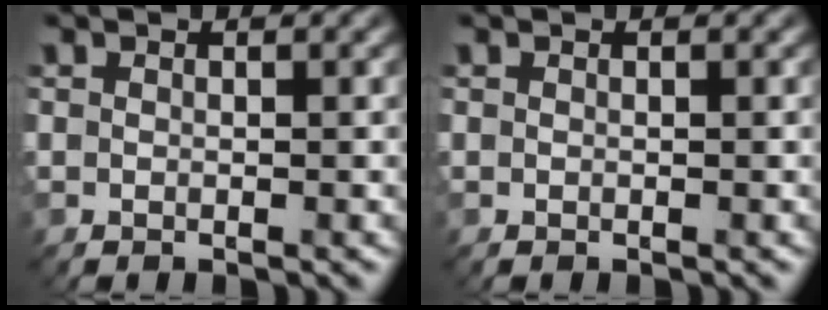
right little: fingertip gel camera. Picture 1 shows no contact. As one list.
[{"total": 0.0}]